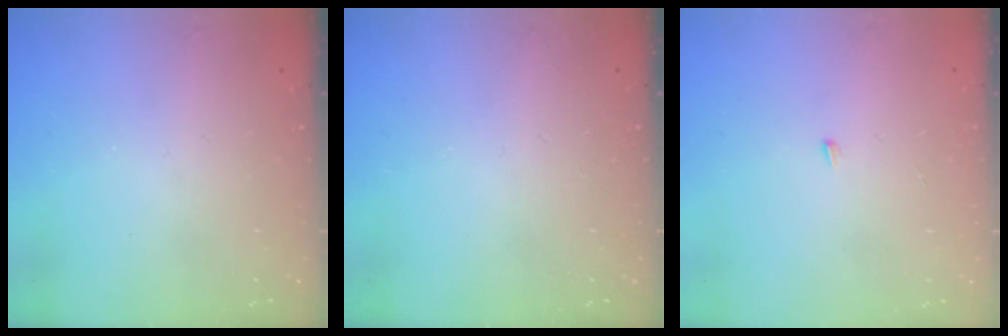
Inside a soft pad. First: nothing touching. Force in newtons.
{"total": 0.0}
{"total": 3.3, "press": 3.3, "slide": 0.2}